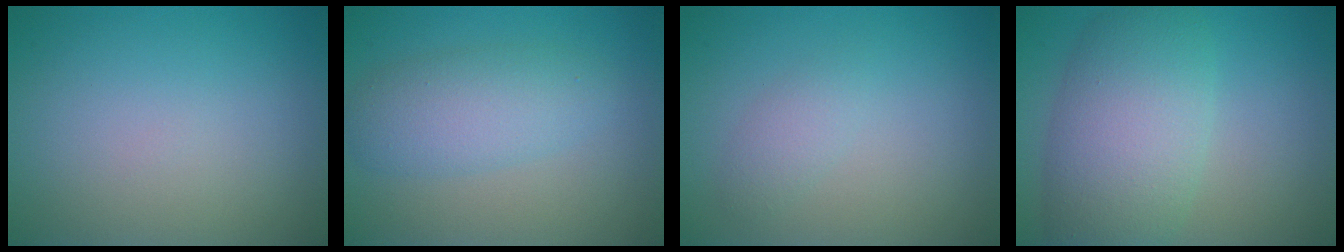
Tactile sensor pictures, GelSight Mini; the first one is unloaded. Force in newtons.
{"total": 4.0, "press": 4.0, "slide": 0.1}
{"total": 1.4, "press": 1.4, "slide": 0.1}
{"total": 7.8, "press": 7.8, "slide": 0.4}